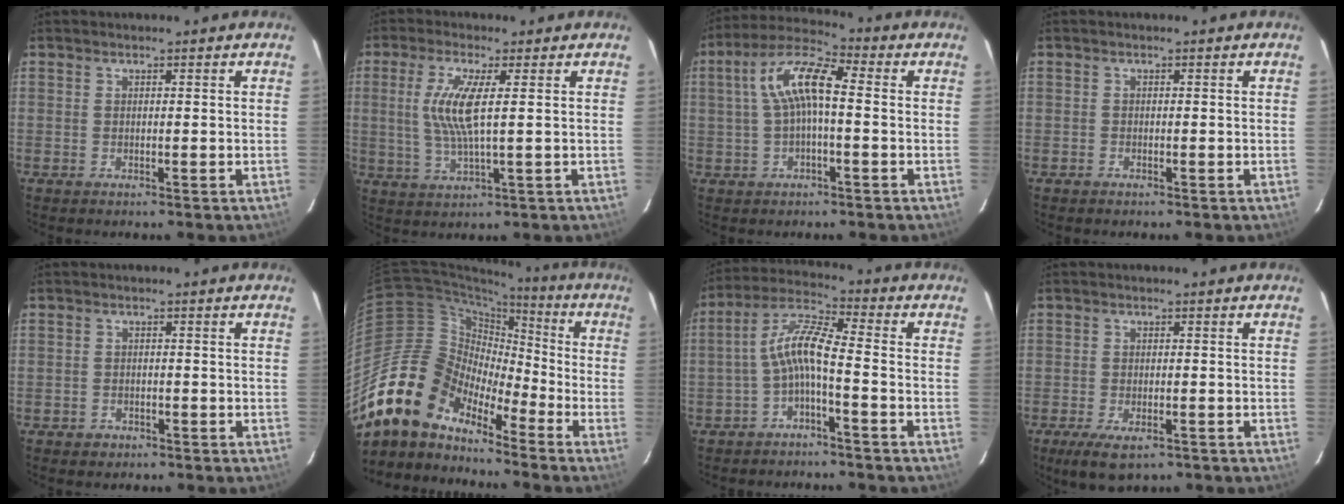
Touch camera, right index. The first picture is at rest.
{"total": 8.0, "force": [1.3, 1.1, 7.8], "torque": [-0.163, -0.002, 0.027]}
{"total": 9.9, "force": [0.6, 3.3, 9.3], "torque": [-0.186, 0.025, 0.009]}
{"total": 0.6, "force": [-0.5, 0.3, 0.0], "torque": [-0.001, 0.004, -0.010]}
{"total": 2.0, "force": [-1.2, 1.6, 0.3], "torque": [-0.009, 0.004, -0.016]}
{"total": 17.2, "force": [-13.6, 8.1, 6.8], "torque": [-0.130, 0.010, -0.264]}
{"total": 7.2, "force": [-2.4, 1.0, 6.8], "torque": [-0.162, 0.020, -0.048]}
{"total": 6.2, "force": [-3.9, 2.5, 4.1], "torque": [-0.094, -0.026, -0.065]}